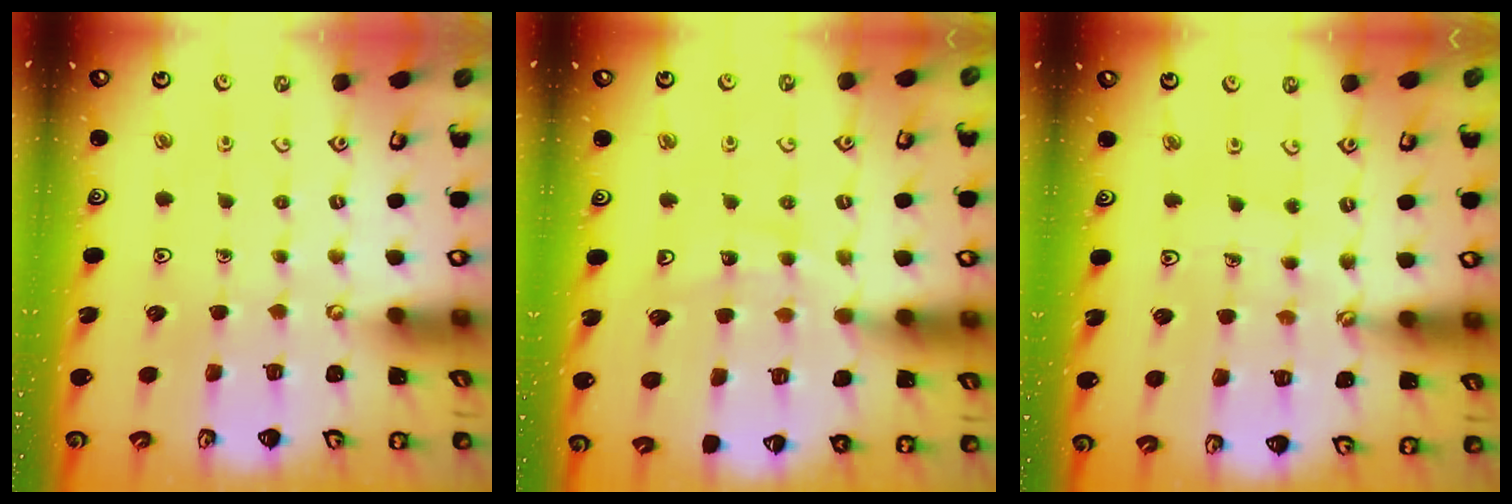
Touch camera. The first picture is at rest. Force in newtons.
{"total": 11.2, "press": 11.2, "slide": 1.3}
{"total": 2.8, "press": 2.5, "slide": 1.3}